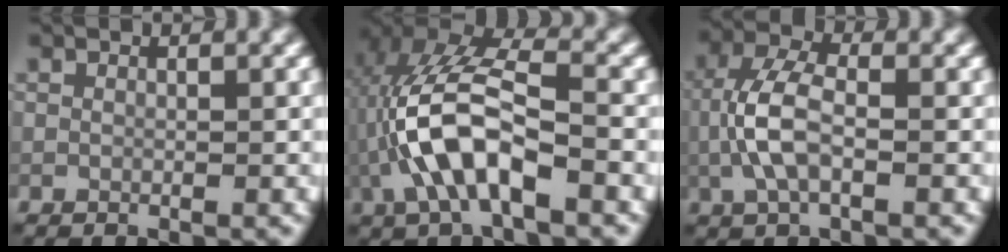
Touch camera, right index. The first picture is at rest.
{"total": 9.3, "force": [-2.5, 4.1, 8.0], "torque": [-0.177, 0.015, -0.049]}
{"total": 4.9, "force": [-1.0, 2.3, 4.2], "torque": [-0.095, 0.008, -0.026]}